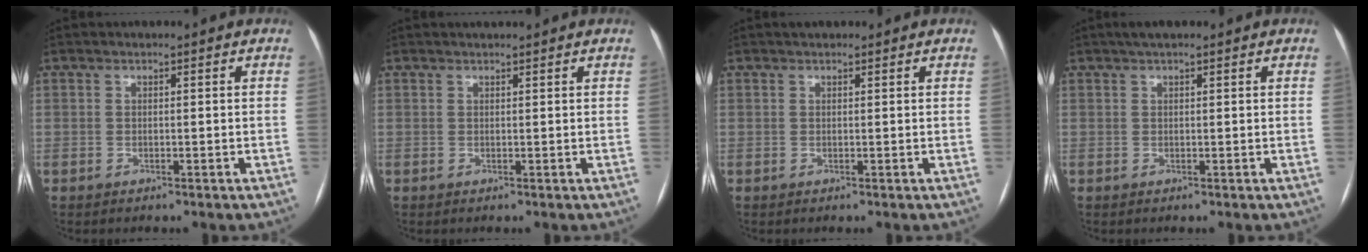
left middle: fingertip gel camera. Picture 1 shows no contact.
{"total": 2.0, "force": [1.8, 0.2, 0.9], "torque": [-0.009, 0.019, 0.027]}
{"total": 1.5, "force": [1.2, 0.6, 0.5], "torque": [-0.008, 0.018, 0.018]}
{"total": 2.8, "force": [2.1, 0.6, 1.8], "torque": [-0.027, 0.022, 0.033]}